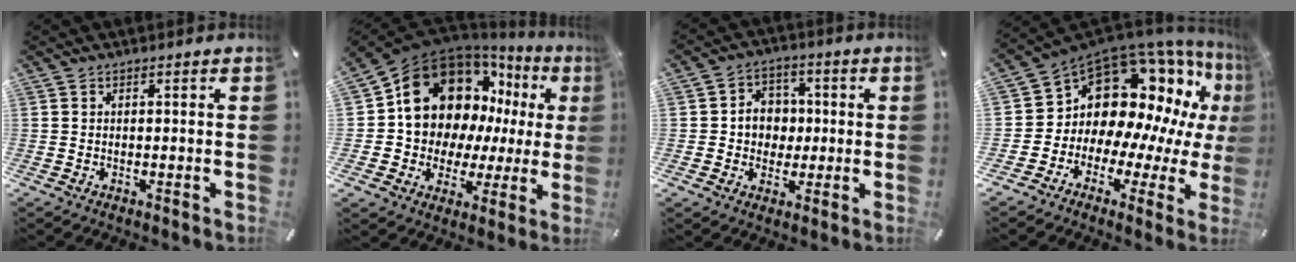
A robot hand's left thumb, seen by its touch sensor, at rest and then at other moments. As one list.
[{"total": 18.7, "force": [7.8, 14.2, 9.4], "torque": [-0.154, -0.060, 0.152]}, {"total": 7.5, "force": [-0.5, 7.0, 2.5], "torque": [-0.038, 0.017, -0.009]}, {"total": 15.4, "force": [8.5, 10.7, 7.2], "torque": [-0.109, -0.104, 0.162]}]